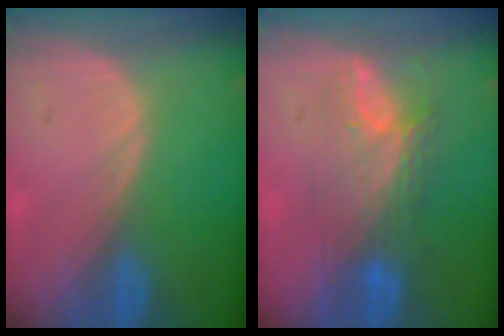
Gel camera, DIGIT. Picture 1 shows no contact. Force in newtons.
{"total": 7.3, "press": 7.2, "slide": 1.3}